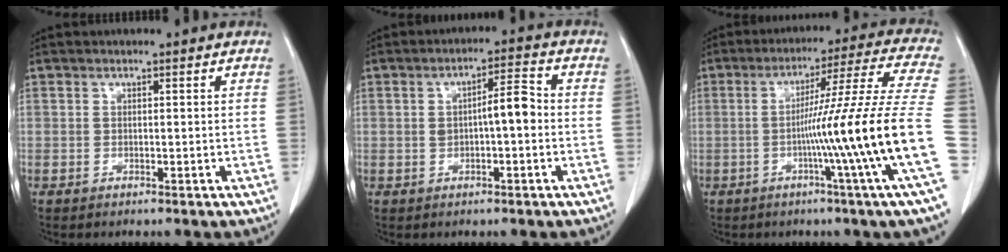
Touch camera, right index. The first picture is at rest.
{"total": 5.3, "force": [-0.2, 1.3, 5.1], "torque": [-0.084, 0.021, -0.002]}
{"total": 20.3, "force": [-4.6, -3.8, 19.4], "torque": [-0.249, -0.009, -0.086]}